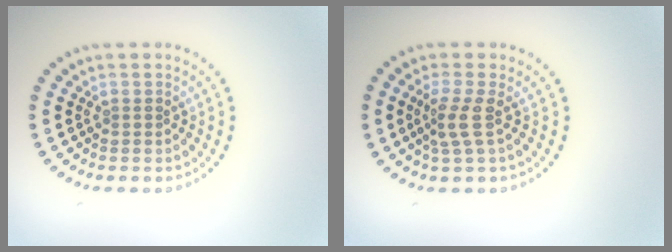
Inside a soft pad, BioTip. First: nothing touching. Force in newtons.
{"total": 2.2, "press": 1.6, "slide": 1.5}